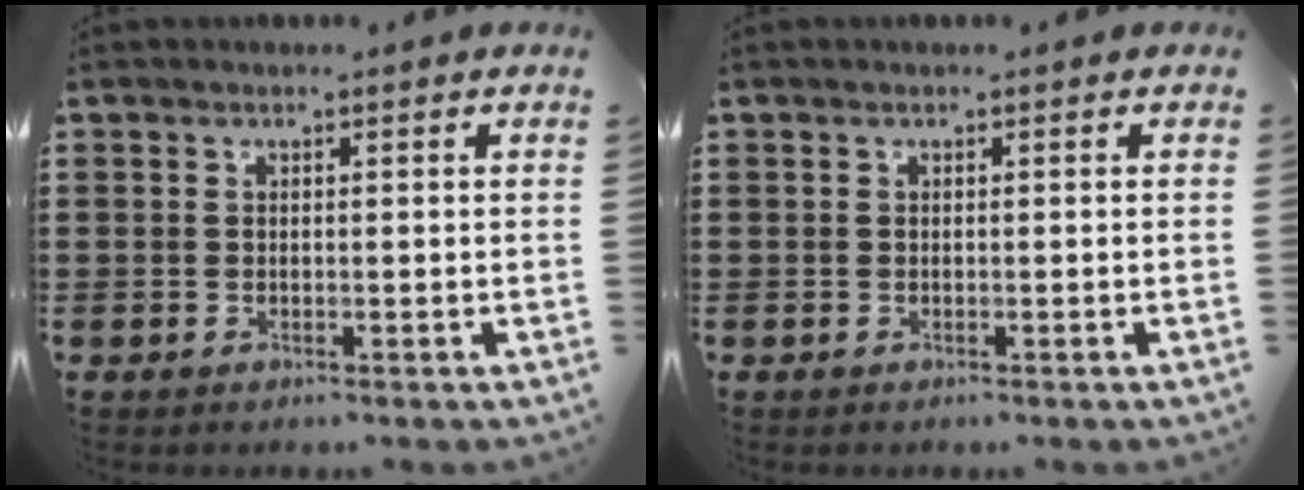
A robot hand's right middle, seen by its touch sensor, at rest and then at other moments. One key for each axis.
{"total": 0.0}